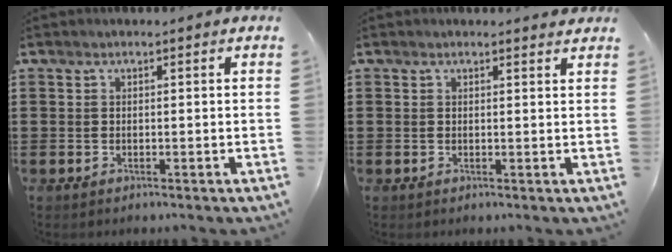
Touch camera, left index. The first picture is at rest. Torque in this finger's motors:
{"motor_torque": [2.14, 0.00, -0.12, -0.01]}